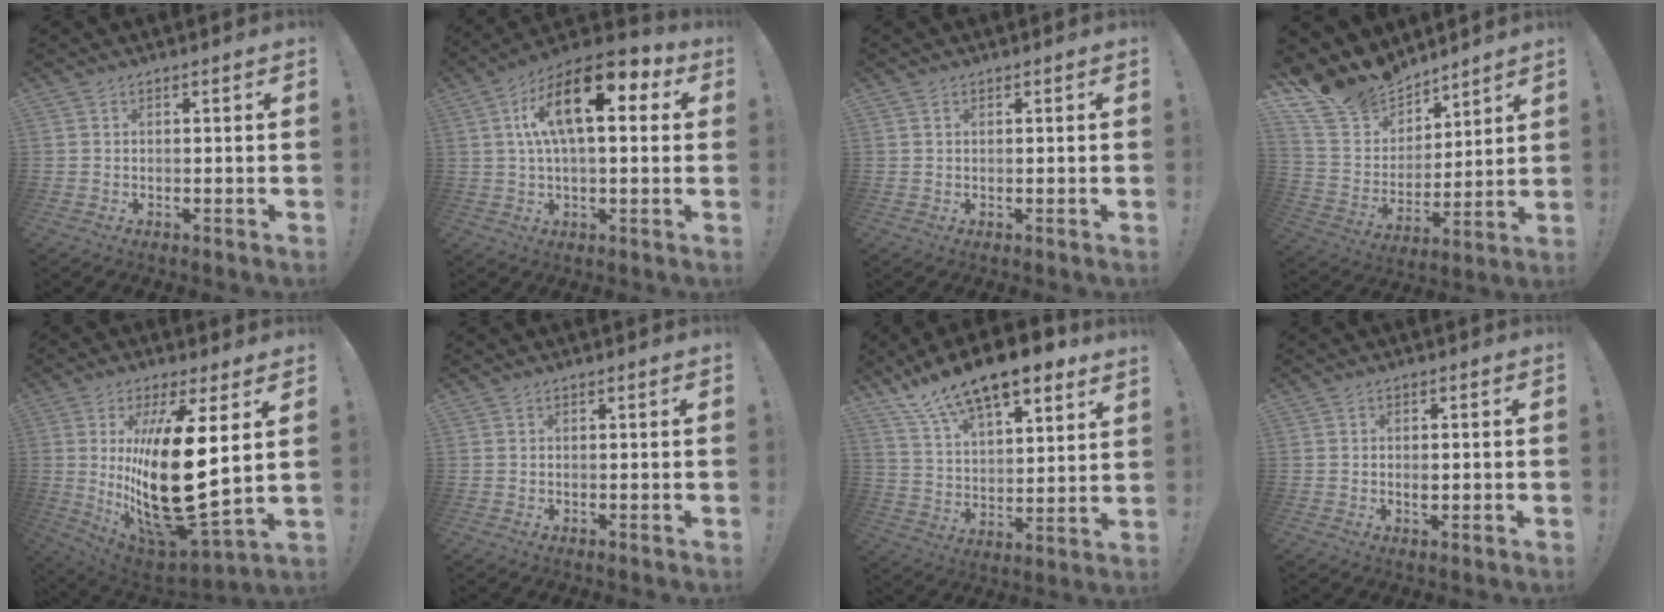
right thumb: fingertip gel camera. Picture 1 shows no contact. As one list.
[{"total": 17.5, "force": [5.4, 6.7, 15.2], "torque": [-0.261, -0.012, 0.083]}, {"total": 0.6, "force": [0.5, 0.3, 0.3], "torque": [-0.003, -0.003, 0.008]}, {"total": 14.4, "force": [12.4, 7.1, 1.8], "torque": [-0.054, -0.104, 0.237]}, {"total": 25.7, "force": [4.0, 8.3, 24.0], "torque": [-0.446, -0.062, 0.067]}, {"total": 0.0}, {"total": 15.5, "force": [12.2, 4.4, 8.5], "torque": [-0.170, -0.086, 0.217]}, {"total": 1.5, "force": [-0.3, 0.9, 1.2], "torque": [-0.016, -0.001, -0.006]}]